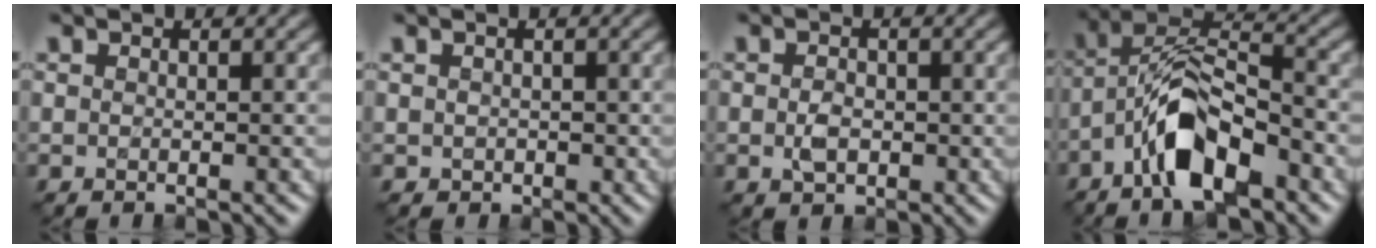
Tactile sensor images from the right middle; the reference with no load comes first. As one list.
[{"total": 1.5, "force": [-0.3, 1.3, 0.7], "torque": [-0.017, -0.001, -0.004]}, {"total": 2.2, "force": [-0.5, 1.4, 1.7], "torque": [-0.030, 0.000, -0.013]}, {"total": 7.5, "force": [-4.1, 2.8, 5.6], "torque": [-0.098, 0.017, -0.086]}]